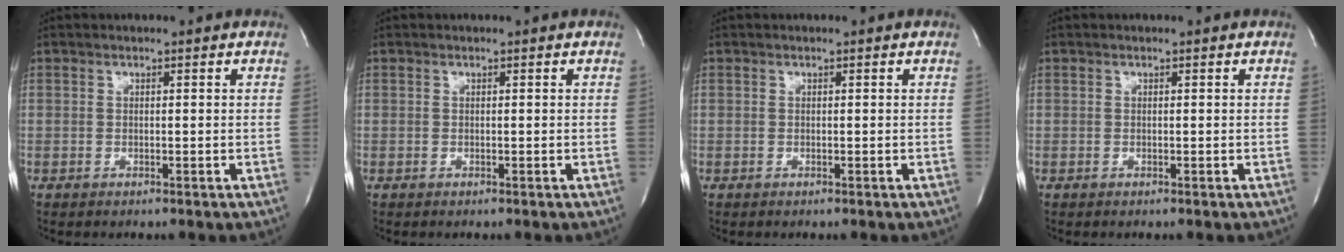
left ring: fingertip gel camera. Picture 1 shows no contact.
{"total": 0.0}
{"total": 0.0}
{"total": 0.0}